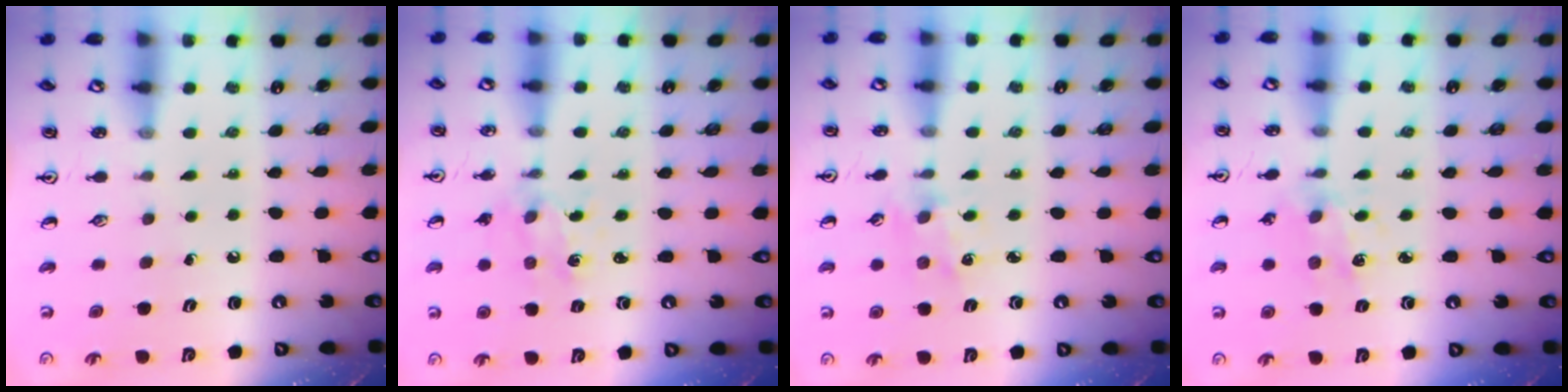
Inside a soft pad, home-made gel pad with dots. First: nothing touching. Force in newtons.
{"total": 1.5, "press": 1.4, "slide": 0.3}
{"total": 1.4, "press": 1.3, "slide": 0.2}
{"total": 2.4, "press": 2.4, "slide": 0.5}